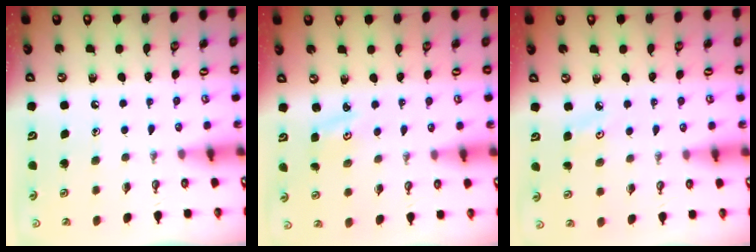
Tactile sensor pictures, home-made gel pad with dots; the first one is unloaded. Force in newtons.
{"total": 2.0, "press": 2.0, "slide": 0.3}
{"total": 3.3, "press": 3.2, "slide": 0.5}